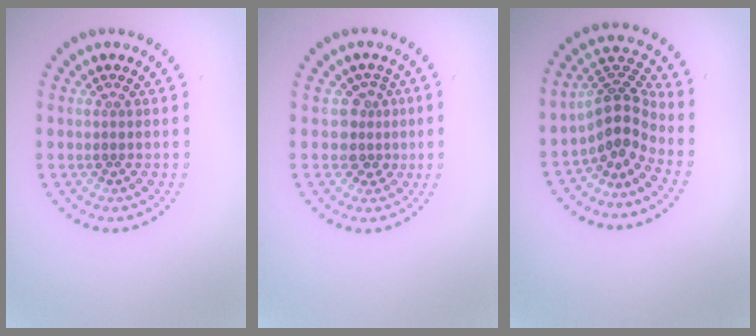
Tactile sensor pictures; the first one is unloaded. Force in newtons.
{"total": 2.3, "press": 1.8, "slide": 1.4}
{"total": 4.1, "press": 2.9, "slide": 2.8}